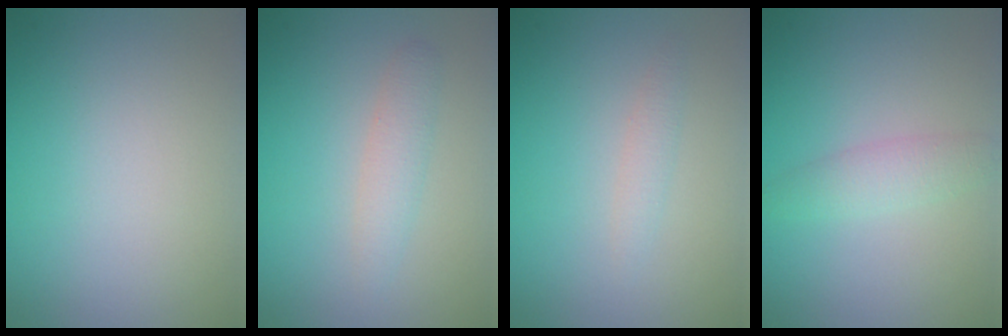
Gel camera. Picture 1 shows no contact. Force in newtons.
{"total": 1.8, "press": 1.8, "slide": 0.0}
{"total": 1.0, "press": 1.0, "slide": 0.0}
{"total": 2.0, "press": 2.0, "slide": 0.1}